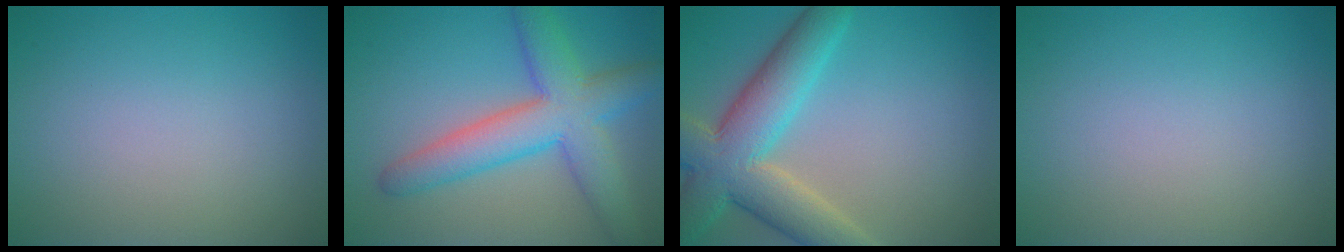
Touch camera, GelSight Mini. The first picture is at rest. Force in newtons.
{"total": 7.3, "press": 7.3, "slide": 0.3}
{"total": 8.6, "press": 8.6, "slide": 0.8}
{"total": 0.0}